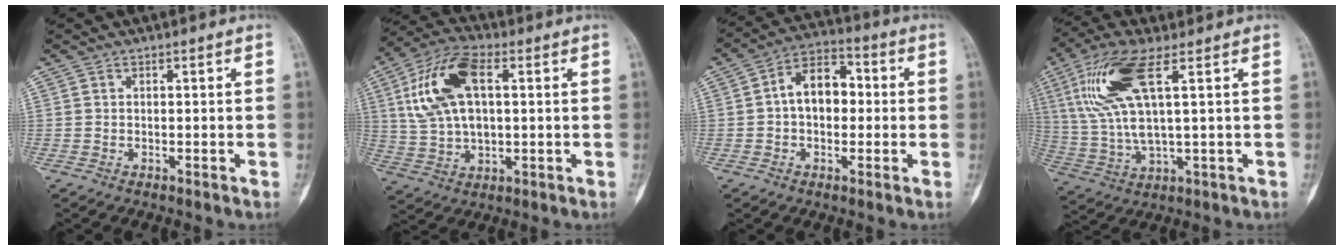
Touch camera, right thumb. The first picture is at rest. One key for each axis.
{"total": 15.0, "fx": 3.6, "fy": 7.6, "fz": 12.3, "tx": -0.244, "ty": 0.016, "tz": 0.070}
{"total": 9.7, "fx": 0.3, "fy": 6.4, "fz": 7.3, "tx": -0.095, "ty": 0.031, "tz": -0.006}
{"total": 14.3, "fx": 4.8, "fy": 3.8, "fz": 12.9, "tx": -0.296, "ty": -0.005, "tz": 0.096}